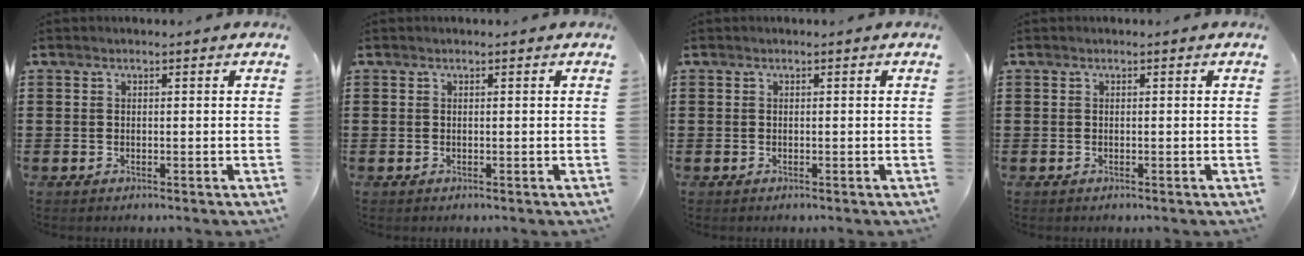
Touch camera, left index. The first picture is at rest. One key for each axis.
{"total": 0.0}
{"total": 0.0}
{"total": 0.0}